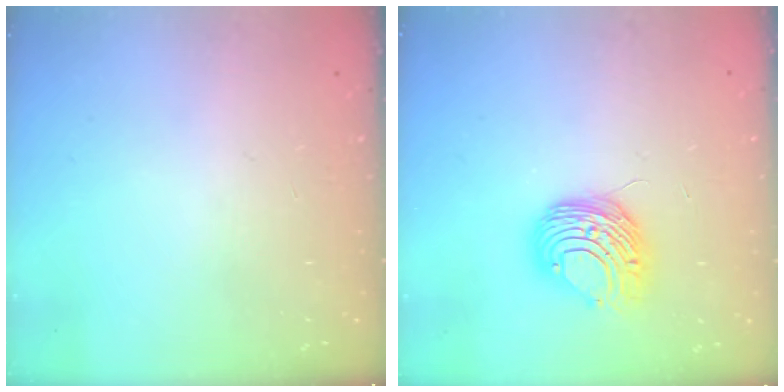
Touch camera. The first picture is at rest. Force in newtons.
{"total": 8.9, "press": 8.9, "slide": 0.5}